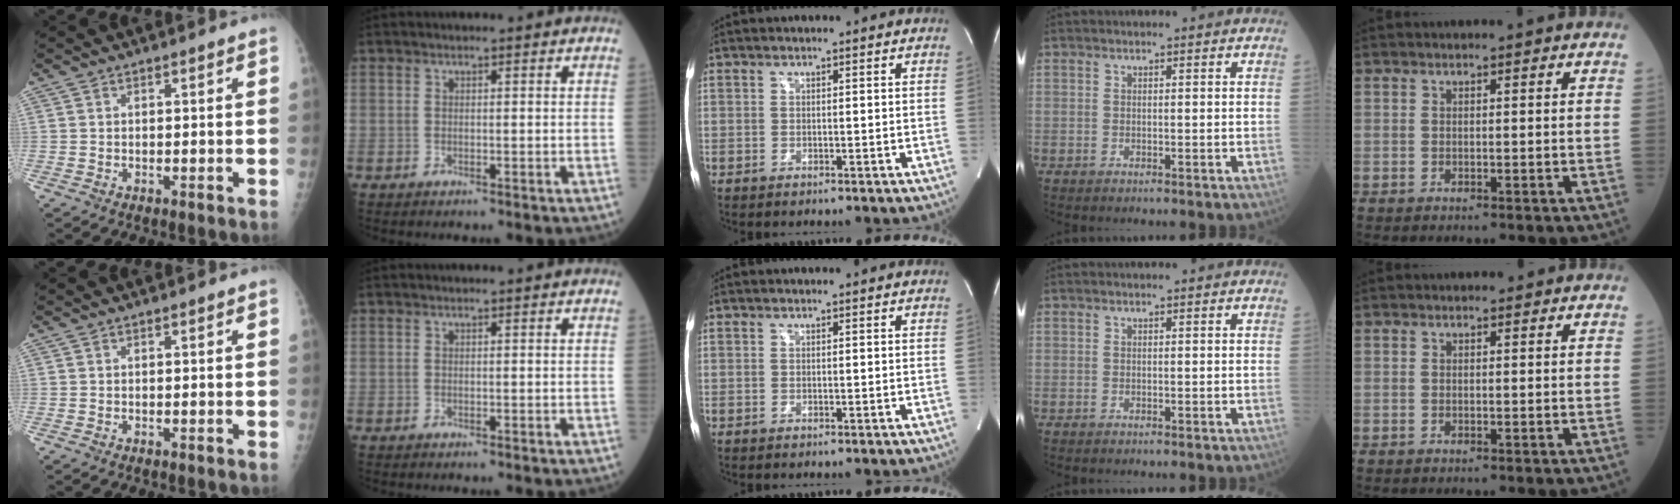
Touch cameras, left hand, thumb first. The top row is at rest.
{"little": {"total": 0.6, "force": [0.4, 0.3, 0.1], "torque": [-0.009, 0.000, 0.002]}}